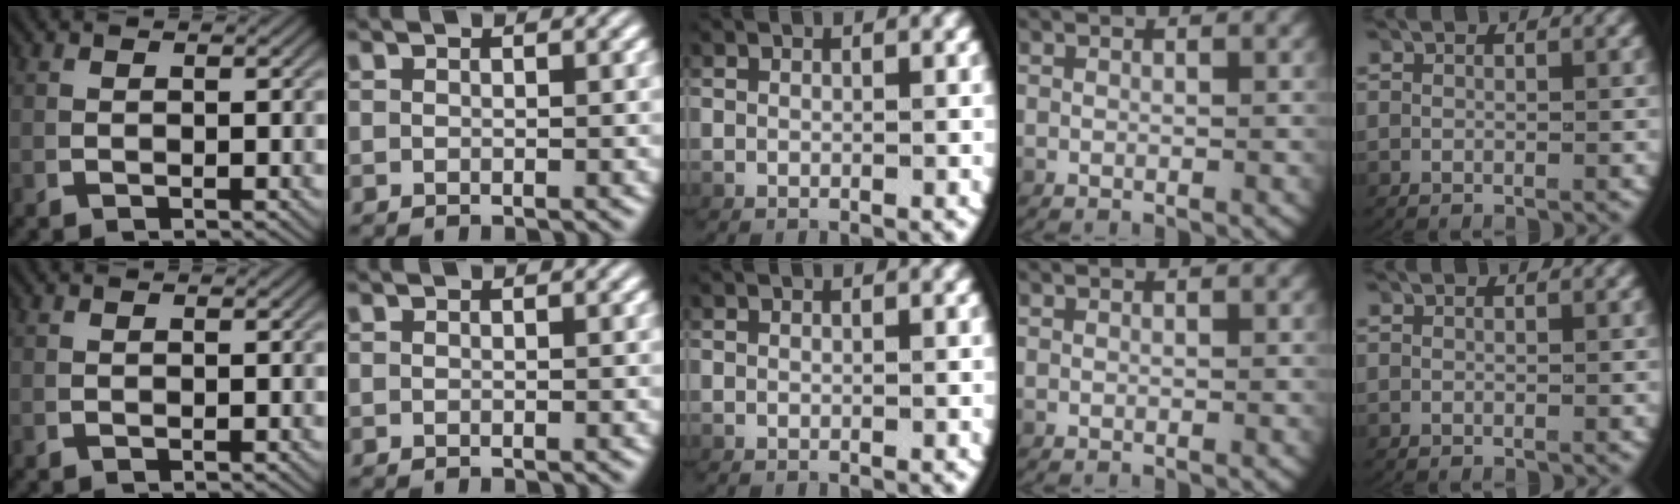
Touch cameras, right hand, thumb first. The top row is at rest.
{}